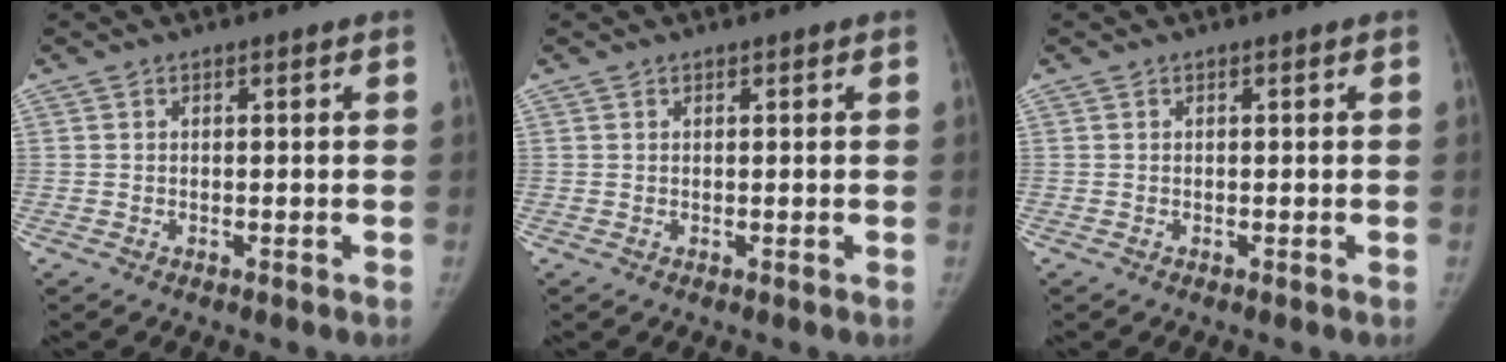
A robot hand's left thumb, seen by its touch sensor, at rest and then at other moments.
{"total": 0.0}
{"total": 0.0}